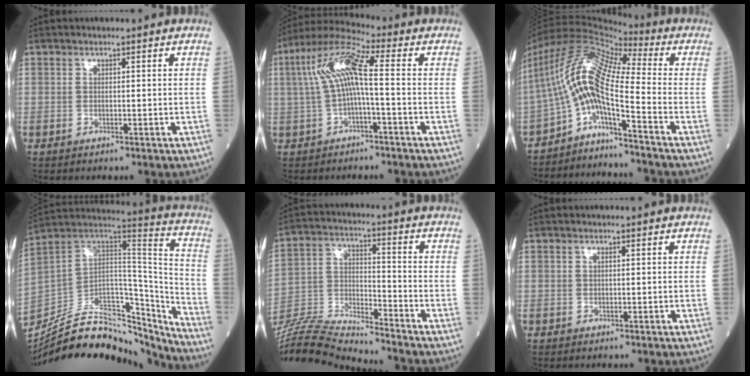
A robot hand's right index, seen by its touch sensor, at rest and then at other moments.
{"total": 9.1, "force": [0.3, 1.2, 9.0], "torque": [-0.183, 0.034, 0.001]}
{"total": 13.7, "force": [-5.8, 2.5, 12.2], "torque": [-0.254, 0.042, -0.110]}
{"total": 27.0, "force": [-24.0, 6.8, 10.5], "torque": [-0.184, 0.024, -0.373]}
{"total": 16.0, "force": [-15.5, -0.8, 4.2], "torque": [-0.085, 0.007, -0.284]}
{"total": 0.0}